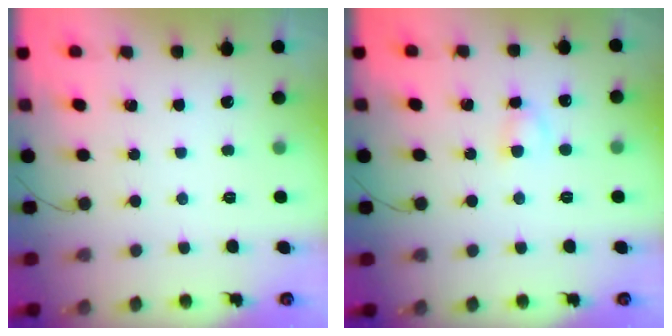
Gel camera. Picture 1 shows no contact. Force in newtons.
{"total": 2.8, "press": 2.5, "slide": 1.2}